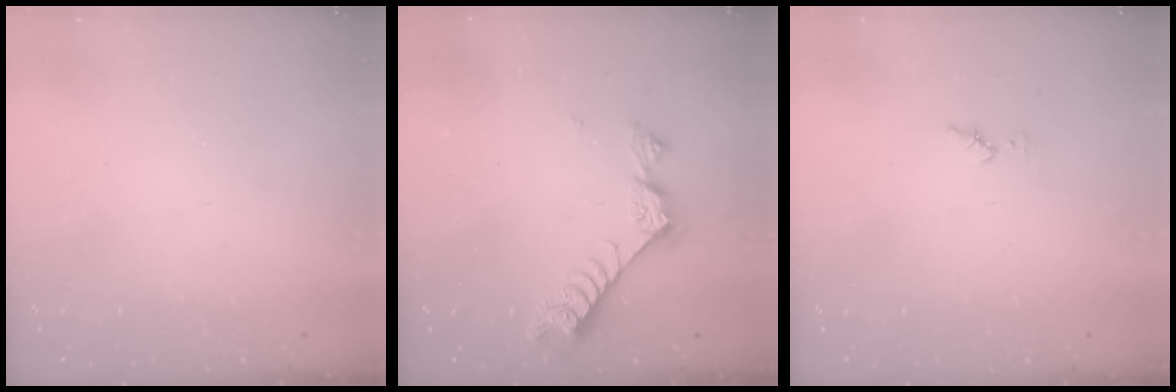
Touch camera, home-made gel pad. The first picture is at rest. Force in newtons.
{"total": 8.5, "press": 8.4, "slide": 1.4}
{"total": 5.6, "press": 5.6, "slide": 0.5}